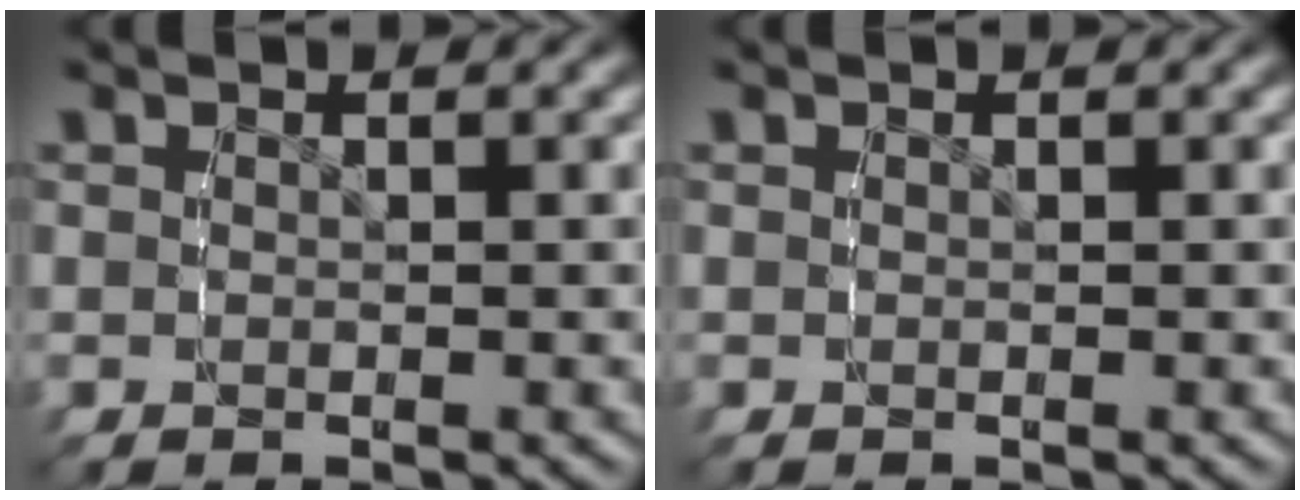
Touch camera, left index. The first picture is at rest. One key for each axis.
{"total": 0.0}